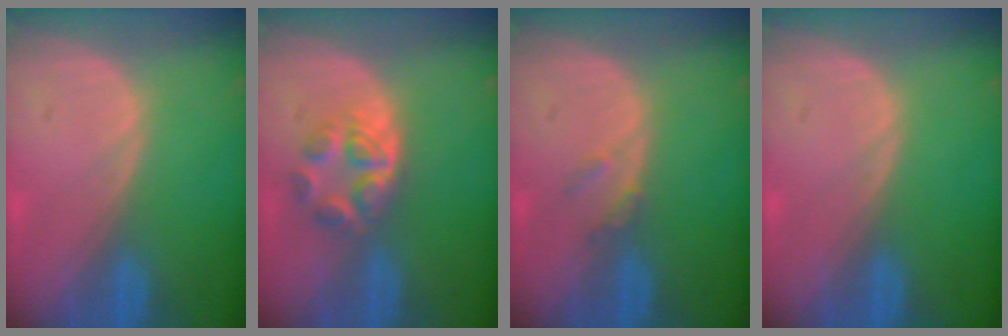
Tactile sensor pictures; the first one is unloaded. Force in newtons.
{"total": 5.0, "press": 4.8, "slide": 1.6}
{"total": 1.6, "press": 1.6, "slide": 0.2}
{"total": 0.0}